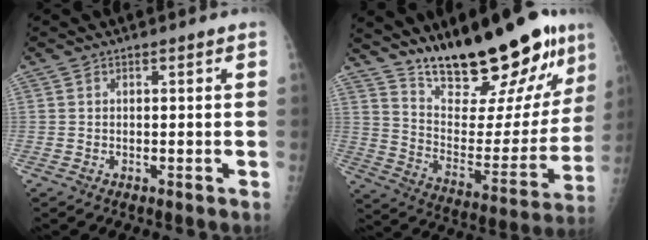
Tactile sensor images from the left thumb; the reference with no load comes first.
{"total": 26.0, "force": [19.0, 8.0, 15.8], "torque": [-0.199, -0.097, 0.299]}